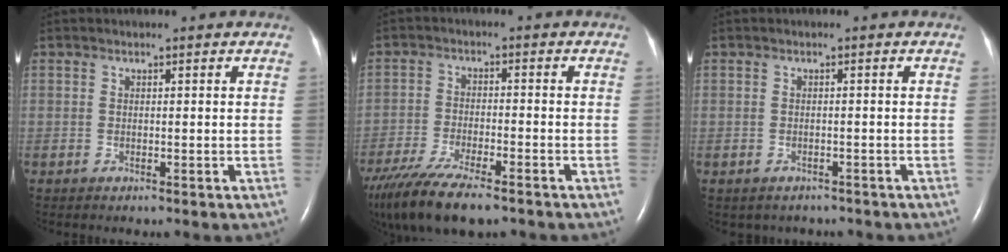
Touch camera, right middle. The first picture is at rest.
{"total": 15.3, "force": [-11.7, 3.5, 9.2], "torque": [-0.200, -0.036, -0.196]}
{"total": 3.6, "force": [-3.0, 2.0, 0.4], "torque": [-0.009, 0.011, -0.032]}